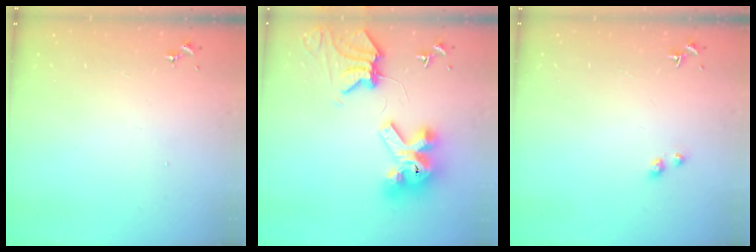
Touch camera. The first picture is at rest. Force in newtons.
{"total": 14.4, "press": 14.2, "slide": 1.8}
{"total": 2.9, "press": 2.9, "slide": 0.2}